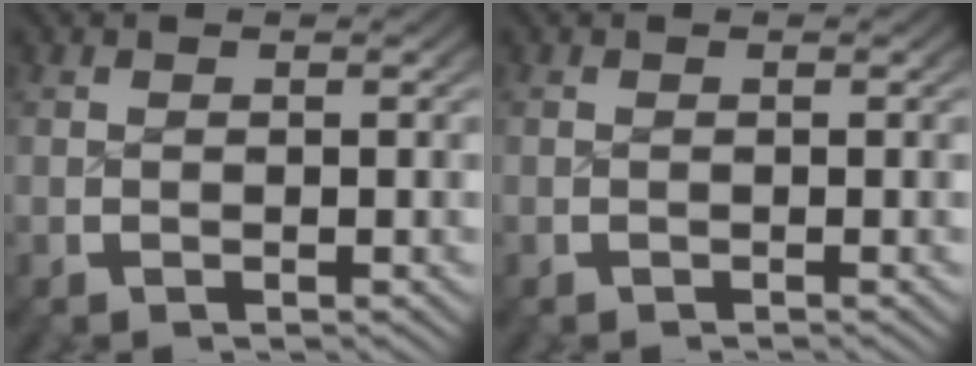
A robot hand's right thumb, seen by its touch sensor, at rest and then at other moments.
{"total": 0.0}